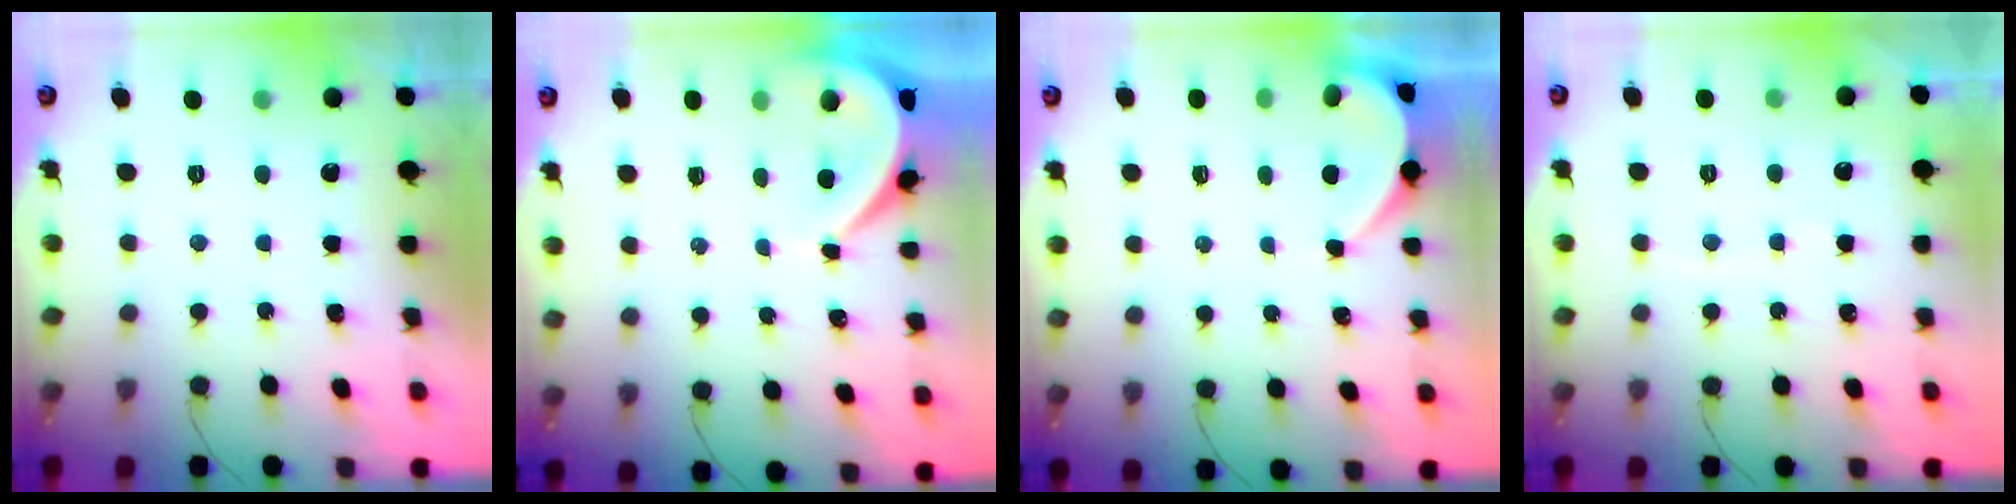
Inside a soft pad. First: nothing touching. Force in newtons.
{"total": 3.9, "press": 3.9, "slide": 0.5}
{"total": 2.3, "press": 2.3, "slide": 0.2}
{"total": 2.1, "press": 2.0, "slide": 0.3}